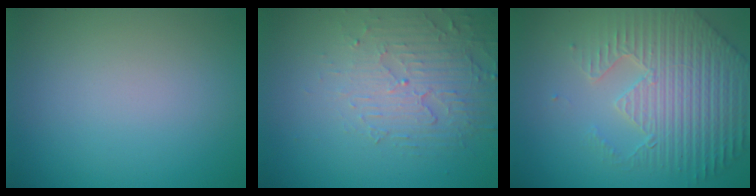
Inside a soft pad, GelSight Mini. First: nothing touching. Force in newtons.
{"total": 4.9, "press": 3.4, "slide": 3.6}
{"total": 6.7, "press": 5.3, "slide": 4.2}